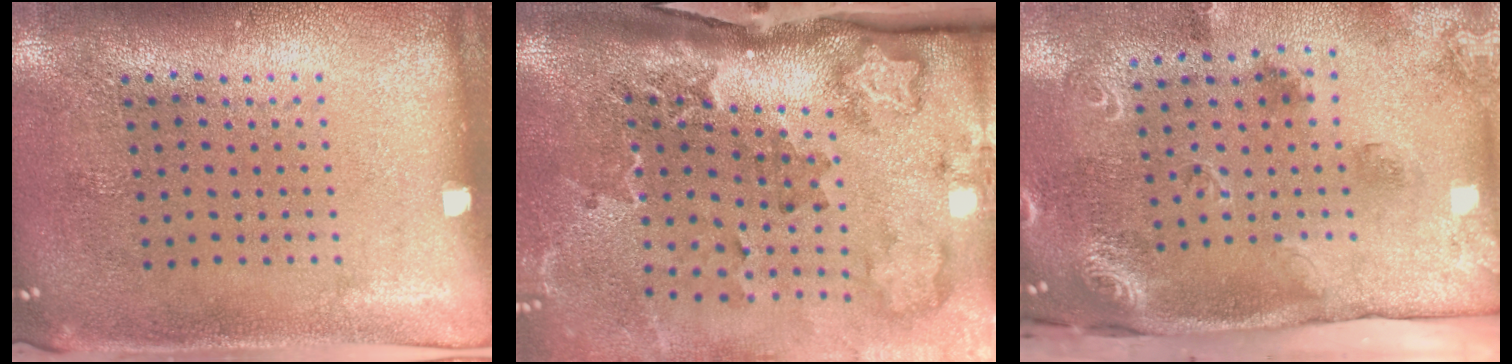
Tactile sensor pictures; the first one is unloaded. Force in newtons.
{"total": 3.5, "press": 2.4, "slide": 2.6}
{"total": 2.1, "press": 1.8, "slide": 1.1}